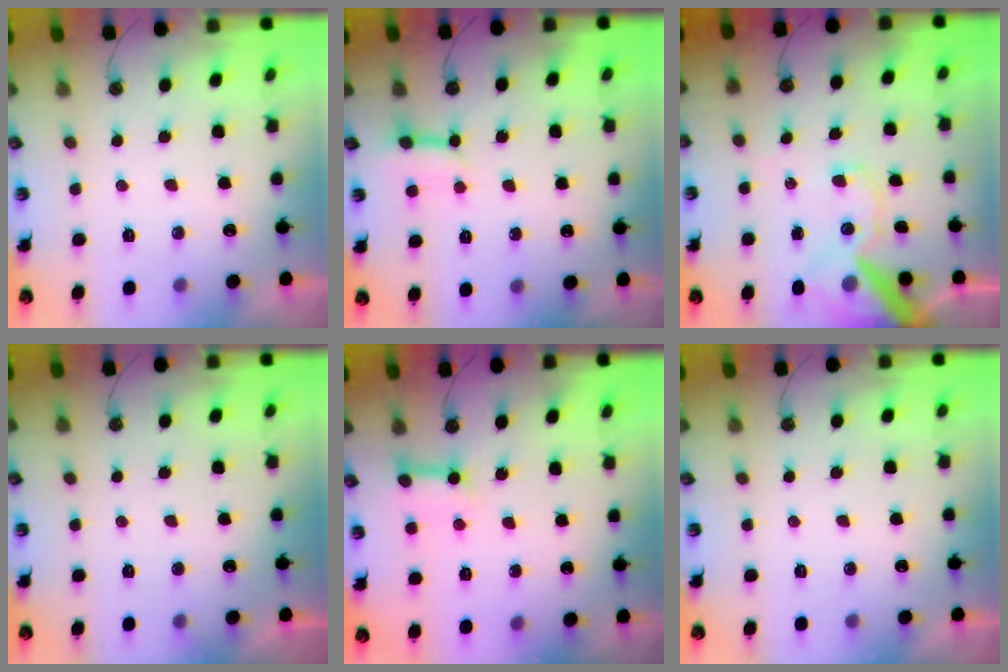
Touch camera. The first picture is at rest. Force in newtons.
{"total": 5.0, "press": 4.9, "slide": 0.6}
{"total": 14.5, "press": 14.3, "slide": 2.4}
{"total": 2.9, "press": 2.9, "slide": 0.2}
{"total": 7.0, "press": 7.0, "slide": 0.8}
{"total": 0.0}